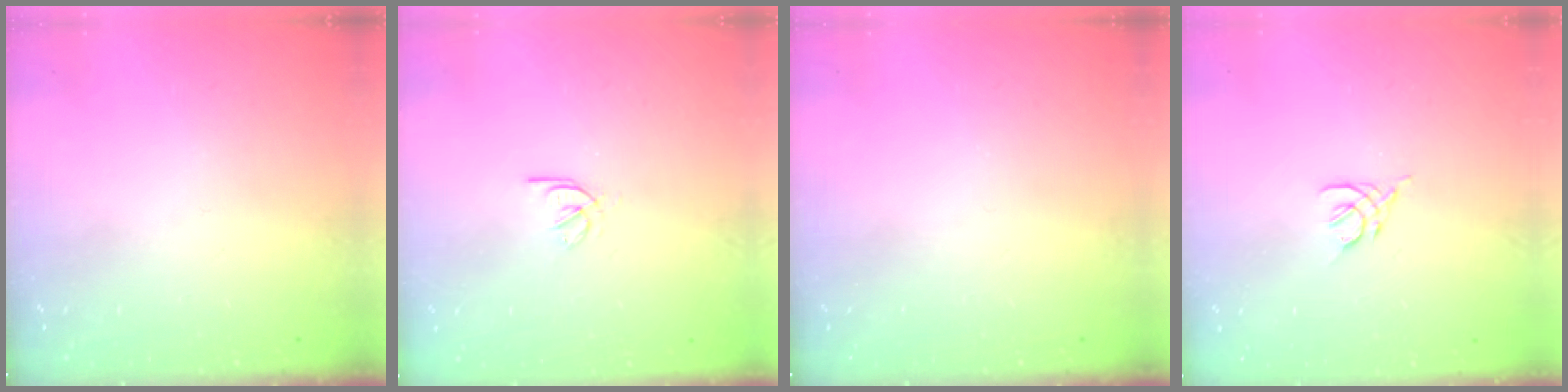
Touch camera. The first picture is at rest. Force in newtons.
{"total": 2.5, "press": 2.4, "slide": 0.5}
{"total": 0.0}
{"total": 2.4, "press": 2.3, "slide": 0.6}